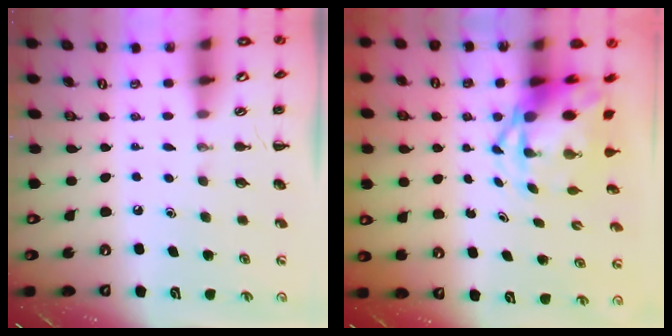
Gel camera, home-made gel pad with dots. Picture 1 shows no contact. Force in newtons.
{"total": 5.4, "press": 5.2, "slide": 1.2}